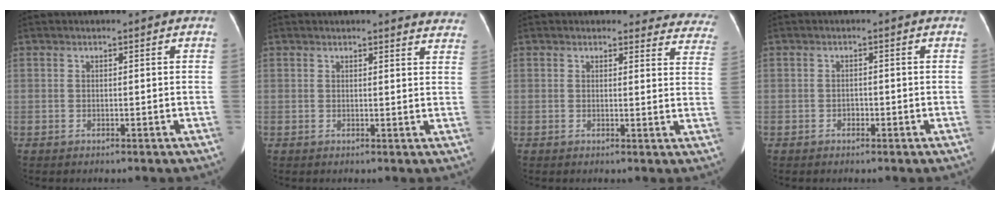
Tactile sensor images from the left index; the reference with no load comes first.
{"total": 9.9, "force": [9.6, 1.5, 1.7], "torque": [0.018, -0.032, 0.070]}
{"total": 13.4, "force": [12.8, 3.8, 0.9], "torque": [0.047, -0.070, 0.092]}
{"total": 0.9, "force": [-0.6, 0.6, 0.4], "torque": [-0.005, 0.004, -0.009]}